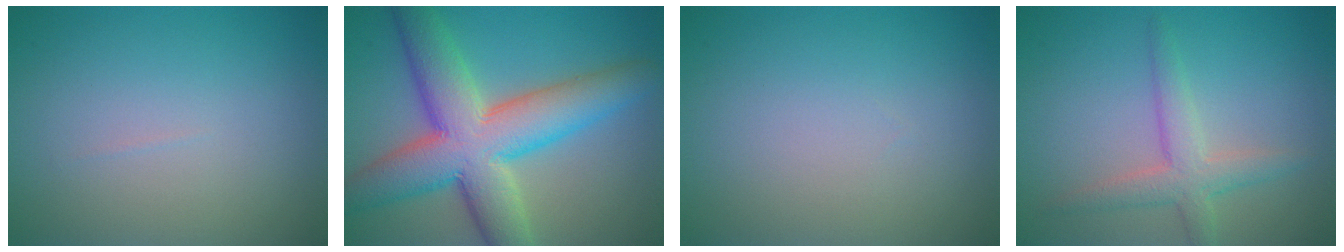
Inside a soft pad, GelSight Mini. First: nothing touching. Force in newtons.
{"total": 11.0, "press": 11.0, "slide": 0.4}
{"total": 0.0}
{"total": 3.2, "press": 3.2, "slide": 0.2}